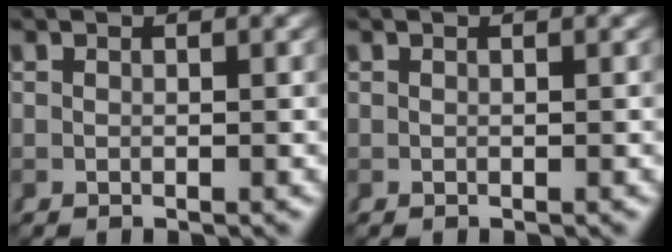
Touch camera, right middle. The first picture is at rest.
{"total": 0.0}